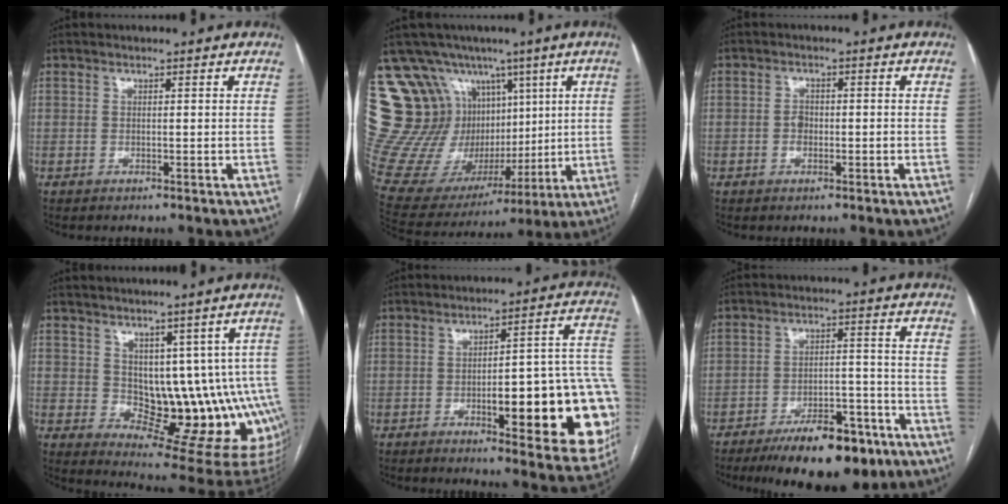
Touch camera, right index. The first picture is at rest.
{"total": 25.7, "force": [9.3, 20.2, 12.9], "torque": [-0.263, 0.094, 0.195]}
{"total": 1.8, "force": [-0.5, 1.2, 1.2], "torque": [-0.020, 0.004, -0.007]}
{"total": 12.5, "force": [1.5, 7.3, 10.0], "torque": [-0.102, 0.003, 0.041]}
{"total": 21.7, "force": [-5.1, 4.6, 20.6], "torque": [-0.165, 0.027, -0.046]}
{"total": 14.1, "force": [-9.8, 5.0, 8.8], "torque": [-0.121, 0.015, -0.149]}